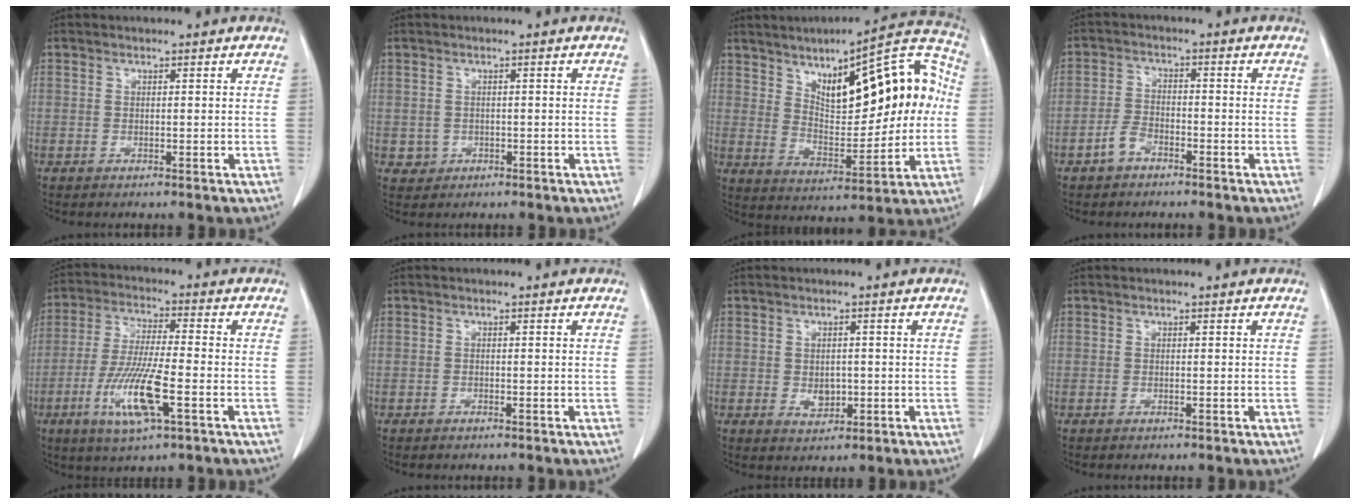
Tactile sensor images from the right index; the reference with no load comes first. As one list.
[{"total": 1.9, "force": [-0.4, 1.9, 0.1], "torque": [0.003, 0.006, 0.001]}, {"total": 20.3, "force": [5.2, 7.5, 18.1], "torque": [-0.257, 0.037, 0.082]}, {"total": 3.5, "force": [-2.4, 1.9, 1.8], "torque": [-0.038, 0.006, -0.042]}, {"total": 11.1, "force": [-4.0, 1.2, 10.2], "torque": [-0.203, -0.017, -0.073]}, {"total": 0.0}, {"total": 3.0, "force": [-0.3, 2.2, 2.0], "torque": [-0.028, 0.003, 0.007]}, {"total": 0.0}]